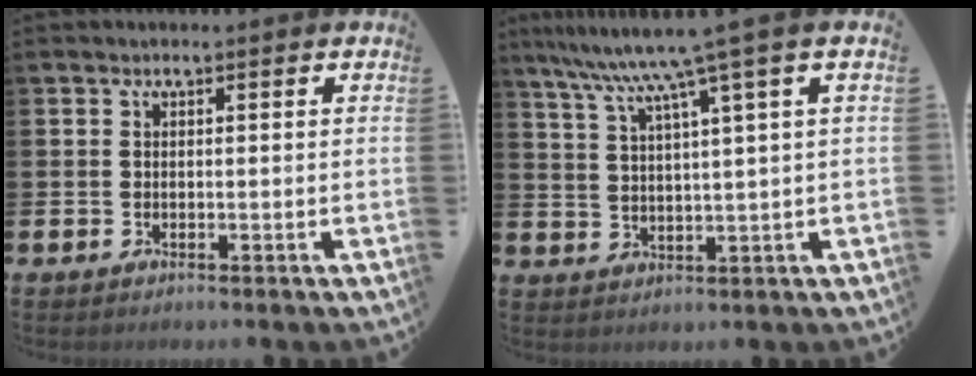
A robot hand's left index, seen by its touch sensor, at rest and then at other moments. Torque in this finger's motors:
{"motor_torque": [0.13, -0.42, 0.87, 0.21]}